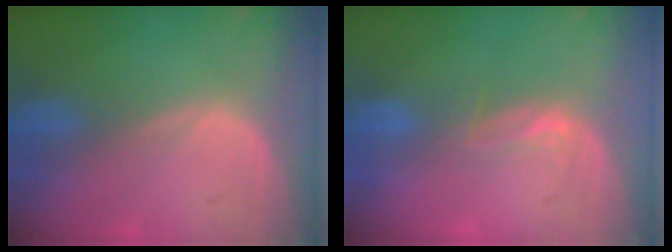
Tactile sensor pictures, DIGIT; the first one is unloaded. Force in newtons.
{"total": 2.6, "press": 2.0, "slide": 1.6}